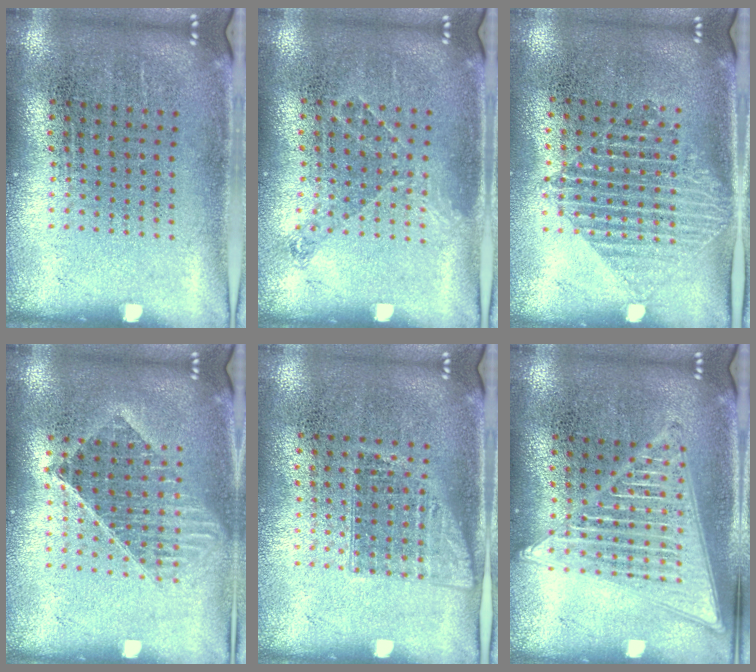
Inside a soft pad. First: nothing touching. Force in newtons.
{"total": 0.9, "press": 0.7, "slide": 0.5}
{"total": 1.4, "press": 1.2, "slide": 0.8}
{"total": 1.4, "press": 1.2, "slide": 0.7}
{"total": 1.1, "press": 0.9, "slide": 0.6}
{"total": 2.9, "press": 2.8, "slide": 0.4}